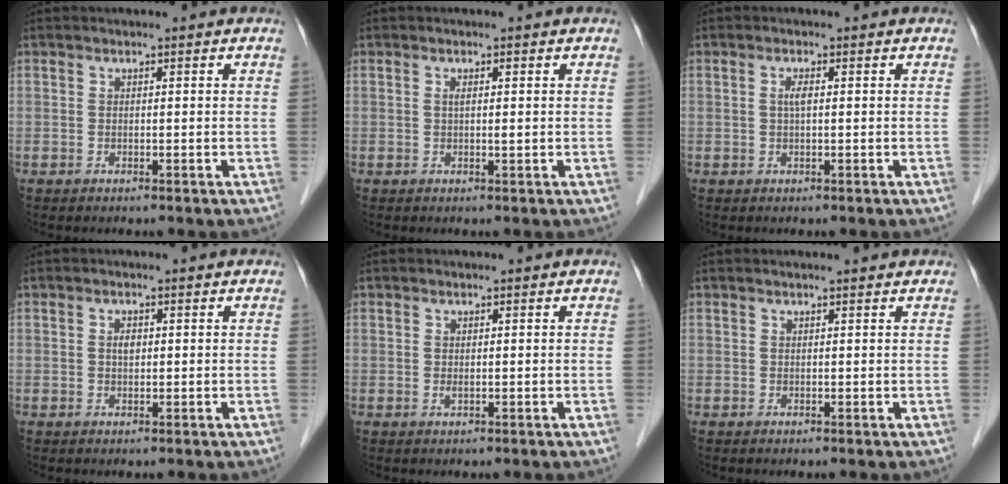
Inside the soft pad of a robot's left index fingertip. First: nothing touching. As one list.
[{"total": 1.5, "force": [0.3, 0.3, 1.4], "torque": [-0.034, 0.007, 0.007]}, {"total": 1.4, "force": [0.2, 0.3, 1.4], "torque": [-0.030, 0.003, 0.003]}, {"total": 1.3, "force": [0.2, 0.8, 1.0], "torque": [-0.020, 0.002, 0.004]}, {"total": 0.6, "force": [0.0, 0.2, 0.6], "torque": [-0.015, -0.003, 0.002]}, {"total": 2.0, "force": [1.9, 0.4, 0.7], "torque": [-0.014, 0.012, 0.019]}]